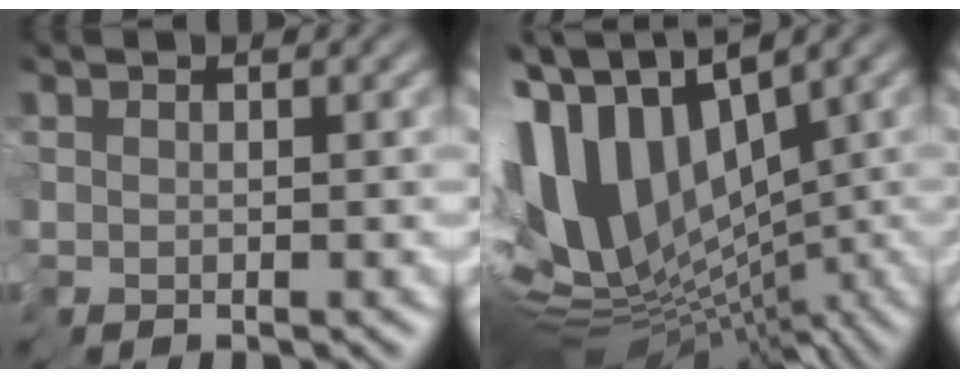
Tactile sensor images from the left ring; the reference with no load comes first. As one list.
[{"total": 13.6, "force": [1.3, 6.9, 11.7], "torque": [-0.232, 0.017, 0.033]}]